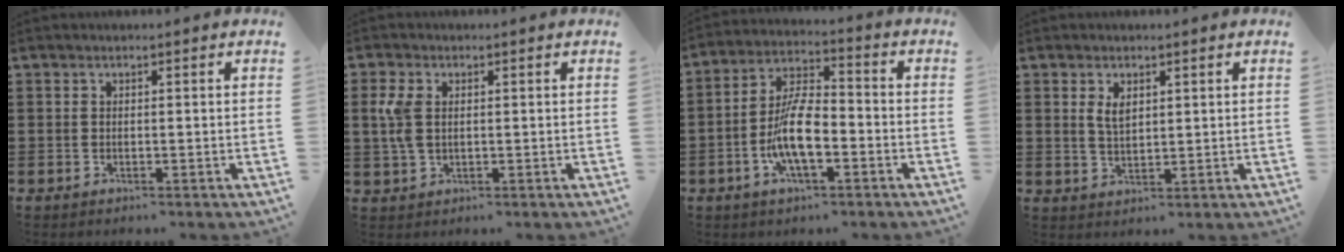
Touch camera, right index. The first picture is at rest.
{"total": 4.3, "force": [0.9, 2.6, 3.3], "torque": [-0.086, 0.003, 0.010]}
{"total": 9.2, "force": [-2.7, 3.5, 8.1], "torque": [-0.176, -0.004, -0.055]}
{"total": 2.8, "force": [1.3, 1.4, 2.0], "torque": [-0.036, 0.001, 0.021]}